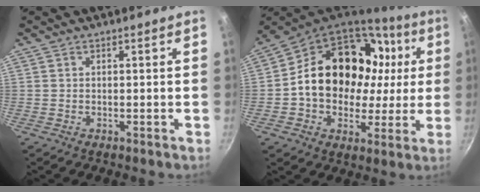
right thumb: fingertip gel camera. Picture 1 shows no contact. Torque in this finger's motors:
{"motor_torque": [0.98, 4.03, 1.31, -0.64, 0.46]}